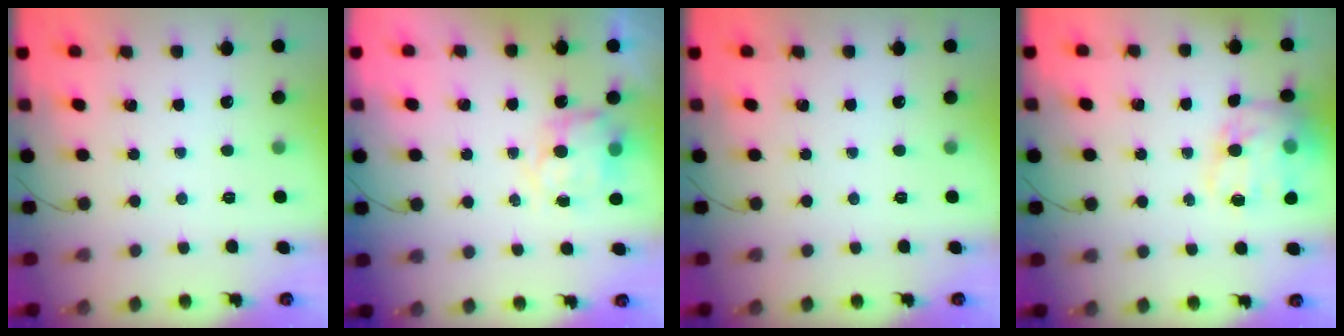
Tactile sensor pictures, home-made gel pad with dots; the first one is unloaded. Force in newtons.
{"total": 8.3, "press": 8.2, "slide": 1.1}
{"total": 0.0}
{"total": 13.4, "press": 13.2, "slide": 2.7}